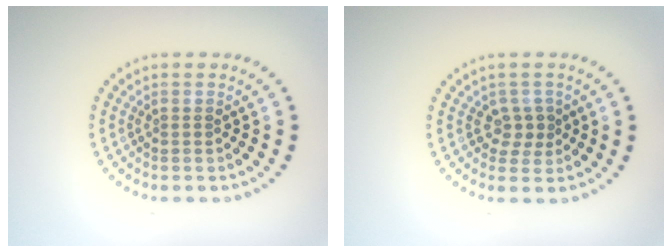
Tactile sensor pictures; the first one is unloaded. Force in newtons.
{"total": 1.8, "press": 1.6, "slide": 0.9}